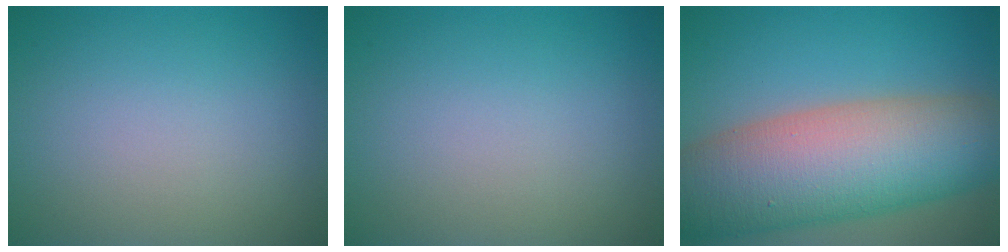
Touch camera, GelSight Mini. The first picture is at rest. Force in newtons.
{"total": 0.0}
{"total": 13.8, "press": 13.8, "slide": 0.7}